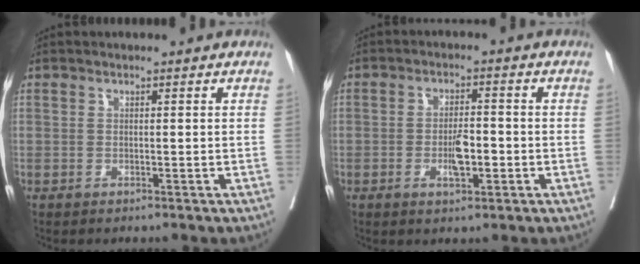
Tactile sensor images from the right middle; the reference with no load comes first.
{"total": 4.5, "force": [-1.3, 1.4, 4.1], "torque": [-0.074, 0.000, -0.018]}